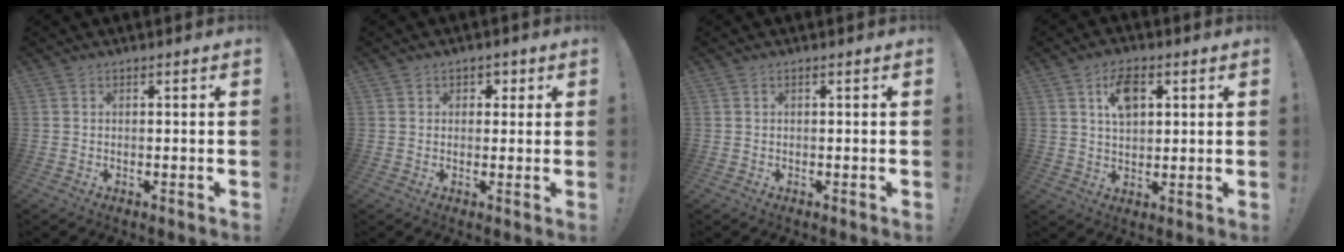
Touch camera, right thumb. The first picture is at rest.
{"total": 2.7, "force": [0.8, 2.4, 0.9], "torque": [-0.001, 0.000, 0.010]}
{"total": 0.0}
{"total": 8.2, "force": [3.1, 4.7, 6.0], "torque": [-0.097, 0.006, 0.056]}